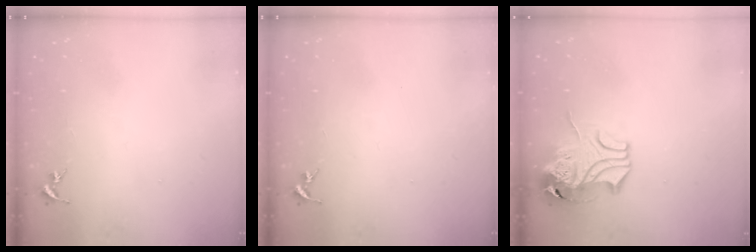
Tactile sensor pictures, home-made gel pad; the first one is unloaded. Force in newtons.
{"total": 0.0}
{"total": 11.1, "press": 11.0, "slide": 1.9}